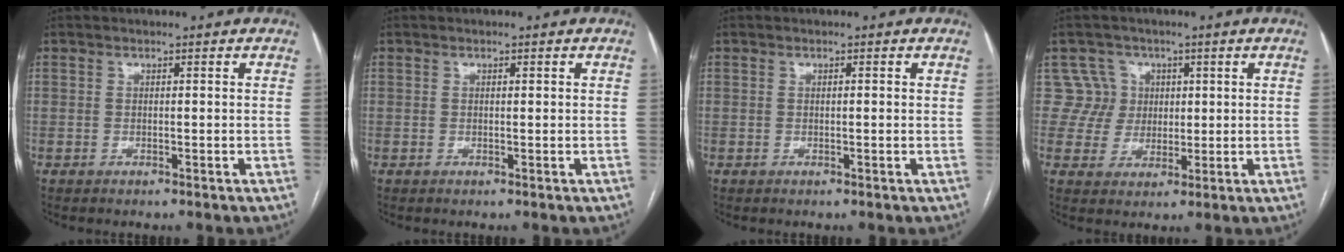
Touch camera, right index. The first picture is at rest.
{"total": 0.6, "force": [0.3, 0.2, 0.5], "torque": [-0.009, -0.001, 0.005]}
{"total": 0.8, "force": [0.3, 0.2, 0.7], "torque": [-0.015, 0.002, 0.005]}
{"total": 5.8, "force": [1.7, 5.5, -0.5], "torque": [0.027, 0.010, 0.036]}